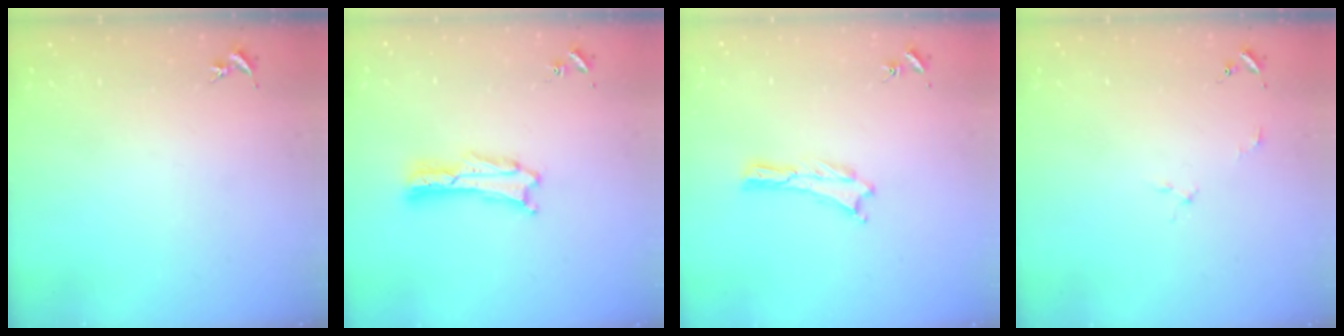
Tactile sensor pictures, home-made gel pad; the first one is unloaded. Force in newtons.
{"total": 1.4, "press": 1.4, "slide": 0.0}
{"total": 0.0}
{"total": 2.0, "press": 2.0, "slide": 0.1}